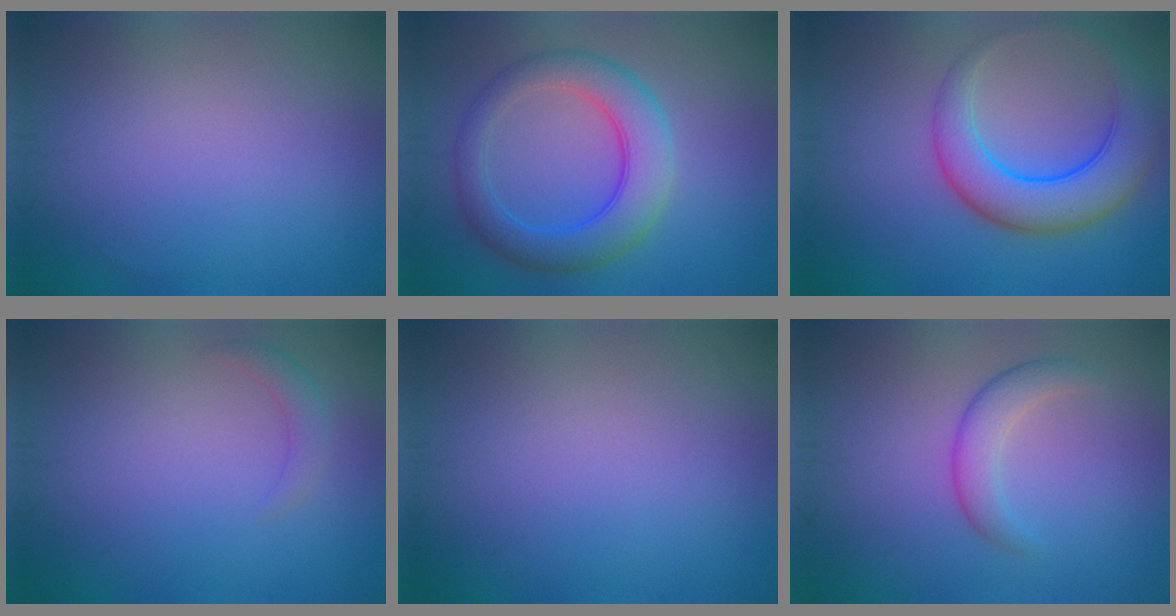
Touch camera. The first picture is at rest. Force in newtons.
{"total": 5.9, "press": 5.9, "slide": 0.1}
{"total": 6.5, "press": 6.5, "slide": 0.5}
{"total": 1.3, "press": 1.3, "slide": 0.1}
{"total": 0.0}
{"total": 2.7, "press": 2.7, "slide": 0.1}